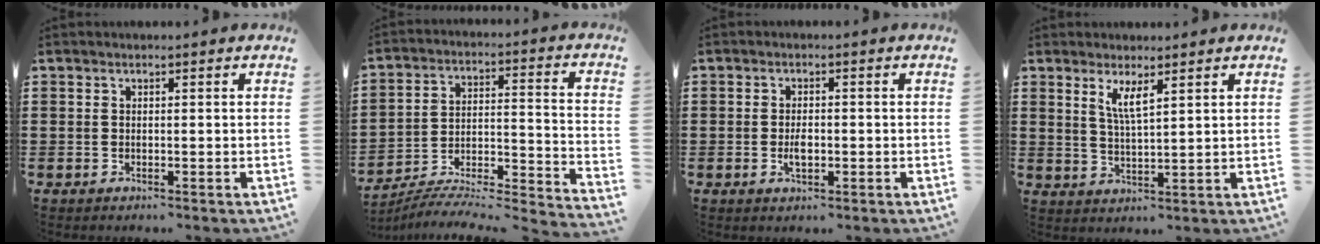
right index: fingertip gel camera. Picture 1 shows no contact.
{"total": 5.5, "force": [-4.9, 0.8, 2.2], "torque": [-0.040, -0.014, -0.103]}
{"total": 2.5, "force": [-0.4, 1.3, 2.1], "torque": [-0.040, 0.003, -0.007]}
{"total": 3.6, "force": [2.2, 0.7, 2.8], "torque": [-0.062, 0.002, 0.038]}